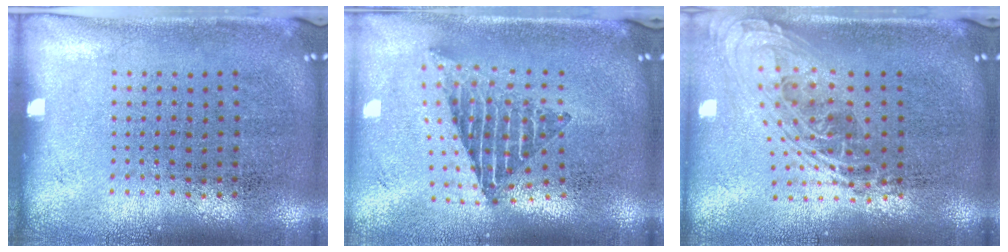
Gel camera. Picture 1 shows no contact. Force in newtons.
{"total": 2.3, "press": 1.6, "slide": 1.6}
{"total": 2.2, "press": 1.6, "slide": 1.4}